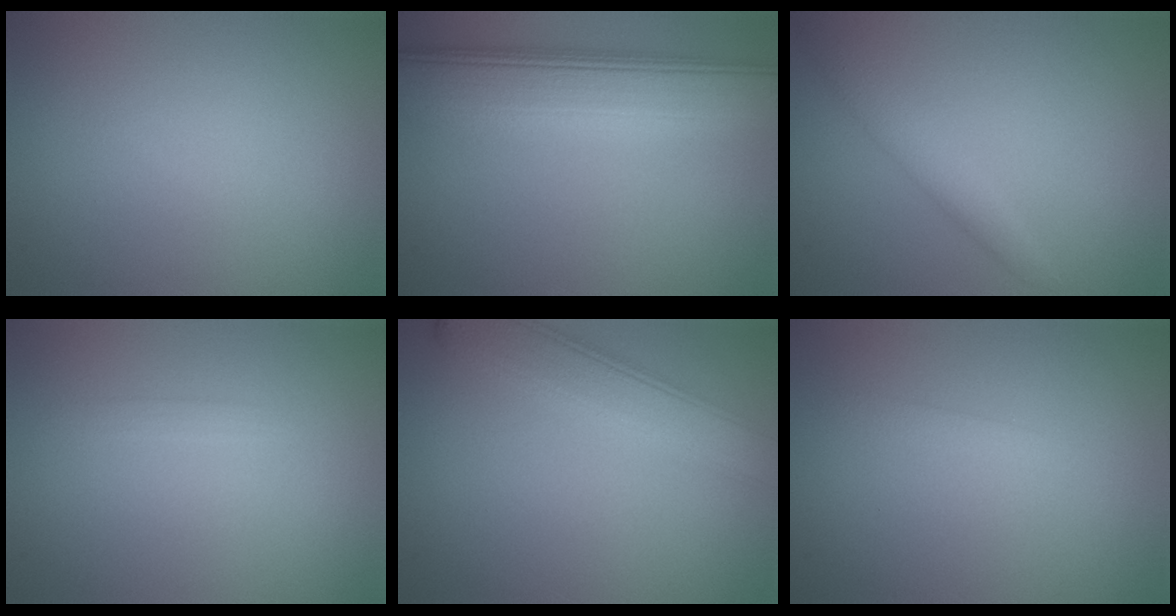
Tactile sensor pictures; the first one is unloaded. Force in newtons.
{"total": 8.9, "press": 8.9, "slide": 0.8}
{"total": 2.0, "press": 2.0, "slide": 0.1}
{"total": 0.6, "press": 0.6, "slide": 0.0}
{"total": 5.2, "press": 5.2, "slide": 0.4}
{"total": 0.9, "press": 0.9, "slide": 0.0}